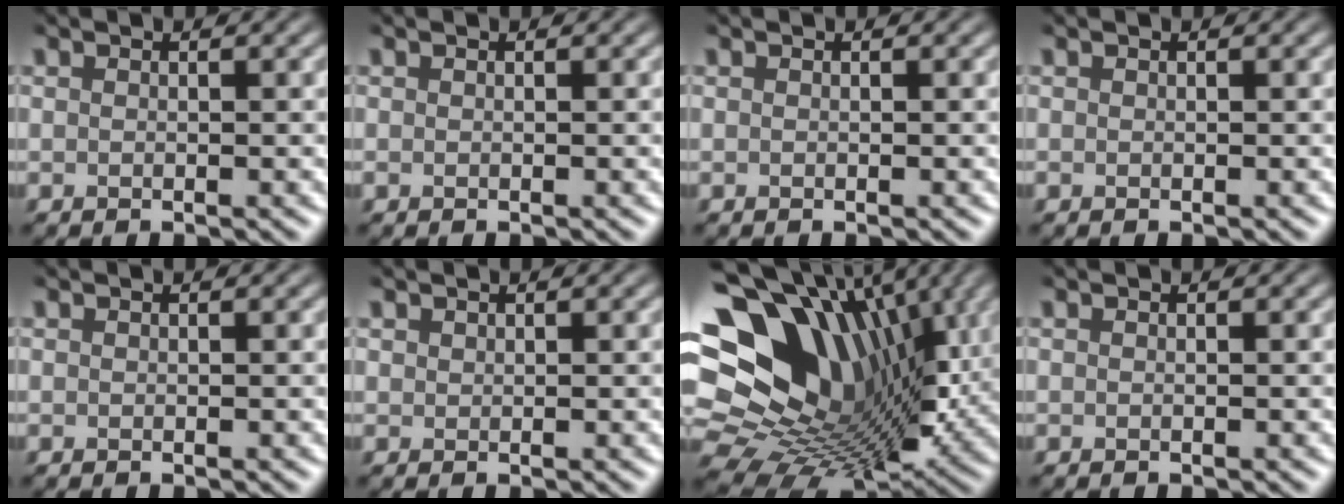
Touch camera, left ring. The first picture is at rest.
{"total": 0.0}
{"total": 0.0}
{"total": 0.0}
{"total": 0.0}
{"total": 0.6, "force": [0.5, 0.4, 0.0], "torque": [-0.002, -0.002, 0.010]}
{"total": 15.5, "force": [3.5, 11.5, 9.7], "torque": [-0.180, 0.013, 0.074]}
{"total": 0.0}